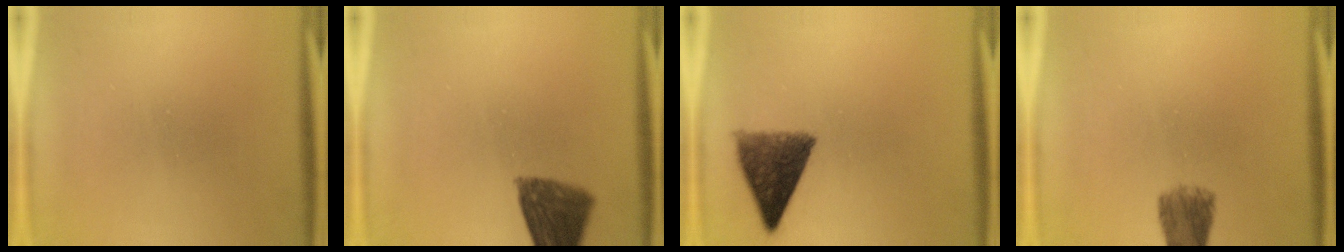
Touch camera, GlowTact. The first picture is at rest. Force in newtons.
{"total": 9.9}
{"total": 8.8}
{"total": 4.6}